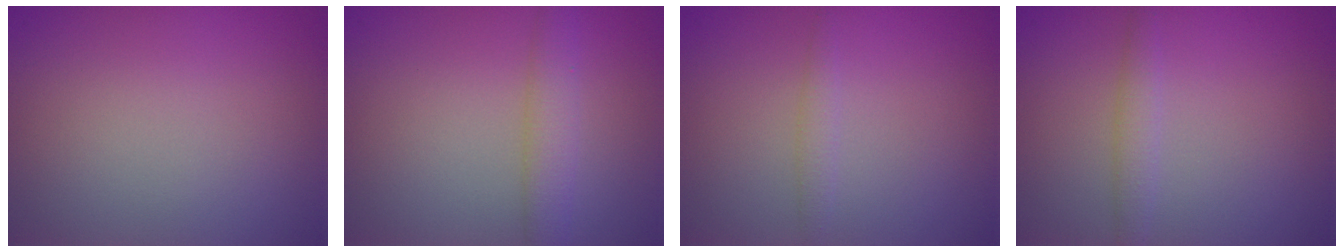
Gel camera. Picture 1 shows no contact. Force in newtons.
{"total": 2.7, "press": 2.7, "slide": 0.2}
{"total": 1.0, "press": 0.9, "slide": 0.2}
{"total": 1.4, "press": 1.4, "slide": 0.0}